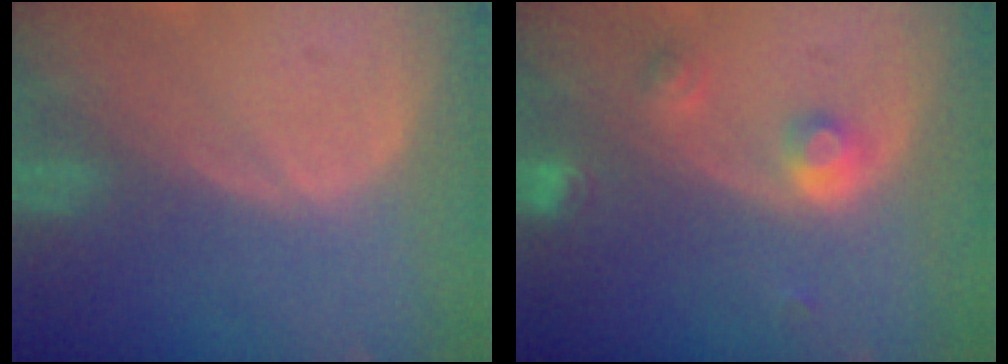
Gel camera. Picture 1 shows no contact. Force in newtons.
{"total": 3.3, "press": 3.2, "slide": 1.0}